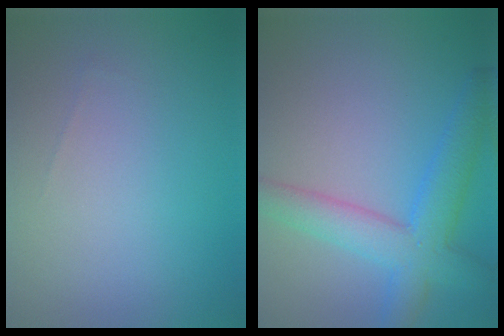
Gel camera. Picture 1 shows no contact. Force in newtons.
{"total": 5.7, "press": 5.7, "slide": 0.2}